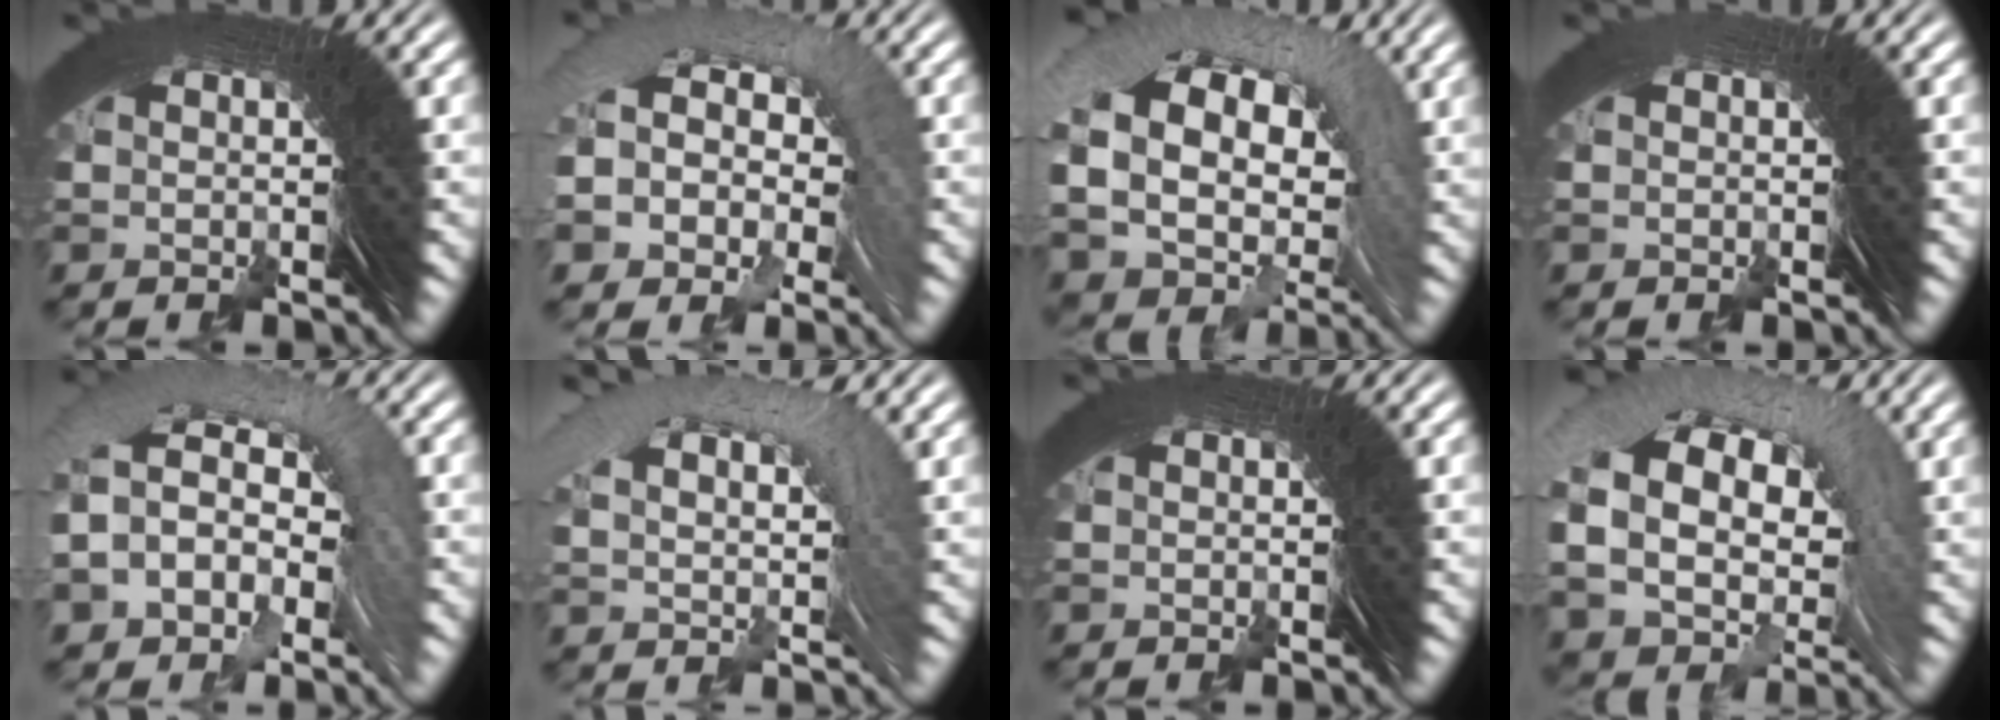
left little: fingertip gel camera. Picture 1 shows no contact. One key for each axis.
{"total": 8.3, "fx": 0.1, "fy": 6.2, "fz": 5.6, "tx": -0.116, "ty": 0.003, "tz": -0.010}
{"total": 11.8, "fx": 1.4, "fy": 8.1, "fz": 8.5, "tx": -0.160, "ty": -0.017, "tz": 0.028}
{"total": 0.7, "fx": -0.4, "fy": -0.4, "fz": -0.4, "tx": 0.009, "ty": 0.003, "tz": -0.007}
{"total": 9.0, "fx": 0.8, "fy": 6.3, "fz": 6.4, "tx": -0.126, "ty": 0.015, "tz": -0.002}
{"total": 5.4, "fx": 2.8, "fy": 1.7, "fz": 4.3, "tx": -0.055, "ty": 0.024, "tz": 0.047}
{"total": 0.0}
{"total": 10.8, "fx": 2.0, "fy": 7.3, "fz": 7.8, "tx": -0.140, "ty": -0.005, "tz": 0.034}